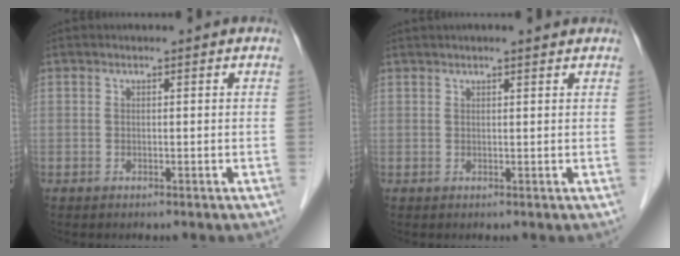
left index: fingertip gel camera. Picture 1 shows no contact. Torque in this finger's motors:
{"motor_torque": [0.99, -1.15, 0.39, 0.10]}